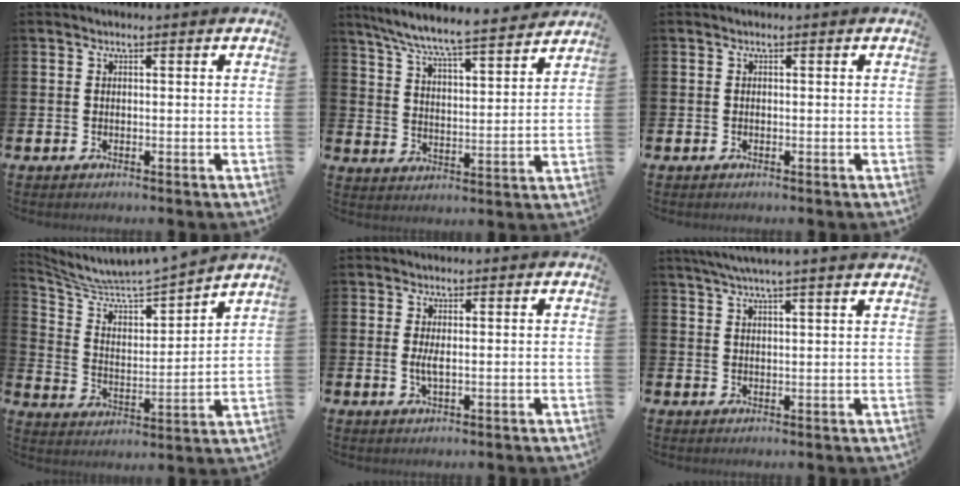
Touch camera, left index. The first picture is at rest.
{"total": 7.8, "force": [7.4, 0.1, 2.5], "torque": [-0.077, -0.058, 0.126]}
{"total": 0.0}
{"total": 7.2, "force": [6.8, 0.6, 2.1], "torque": [-0.074, -0.062, 0.111]}
{"total": 1.9, "force": [0.1, 0.5, 1.9], "torque": [-0.030, -0.004, 0.000]}
{"total": 4.3, "force": [3.9, -0.7, 1.7], "torque": [-0.045, -0.008, 0.072]}